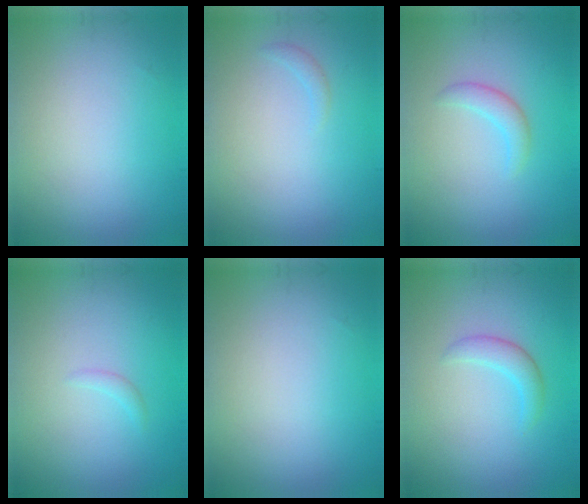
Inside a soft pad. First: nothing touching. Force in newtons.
{"total": 0.6, "press": 0.6, "slide": 0.1}
{"total": 1.5, "press": 1.5, "slide": 0.1}
{"total": 0.7, "press": 0.7, "slide": 0.1}
{"total": 0.0}
{"total": 1.7, "press": 1.7, "slide": 0.2}